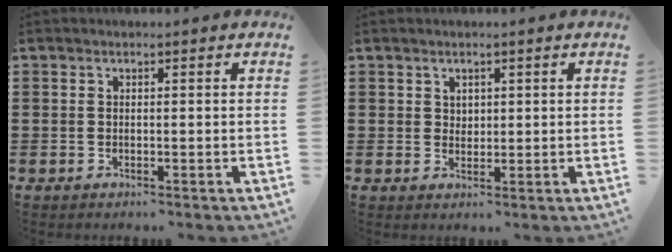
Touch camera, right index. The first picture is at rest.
{"total": 1.7, "force": [1.0, 1.3, 0.2], "torque": [-0.008, 0.006, 0.021]}